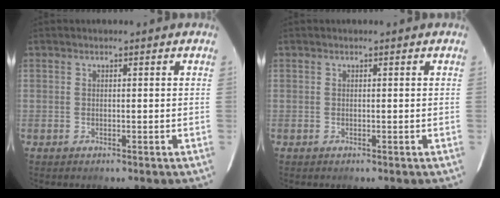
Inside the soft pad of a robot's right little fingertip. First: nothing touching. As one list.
[{"total": 0.0}]